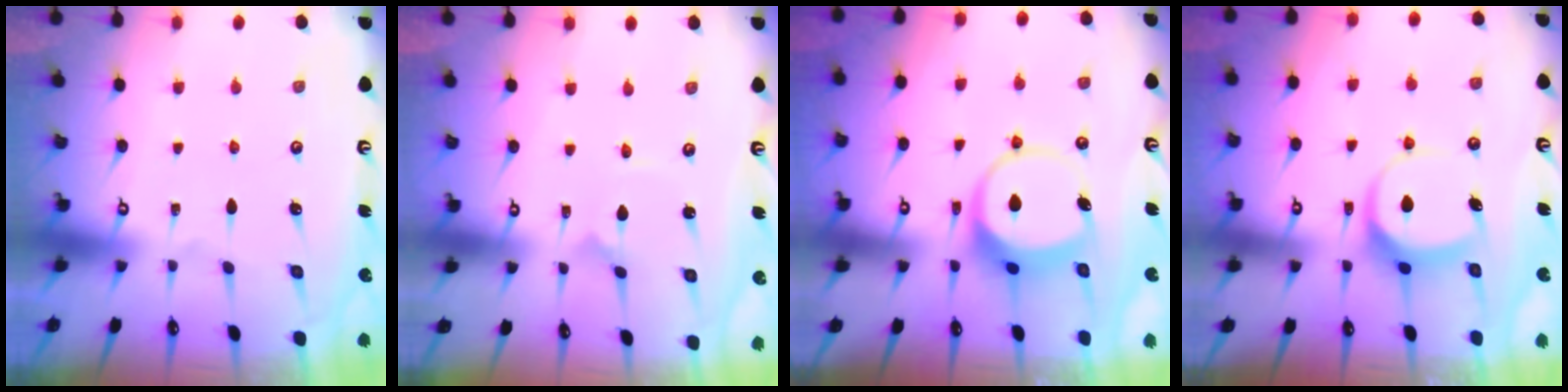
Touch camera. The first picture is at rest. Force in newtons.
{"total": 0.7, "press": 0.7, "slide": 0.1}
{"total": 8.8, "press": 8.7, "slide": 1.5}
{"total": 8.6, "press": 8.6, "slide": 0.5}